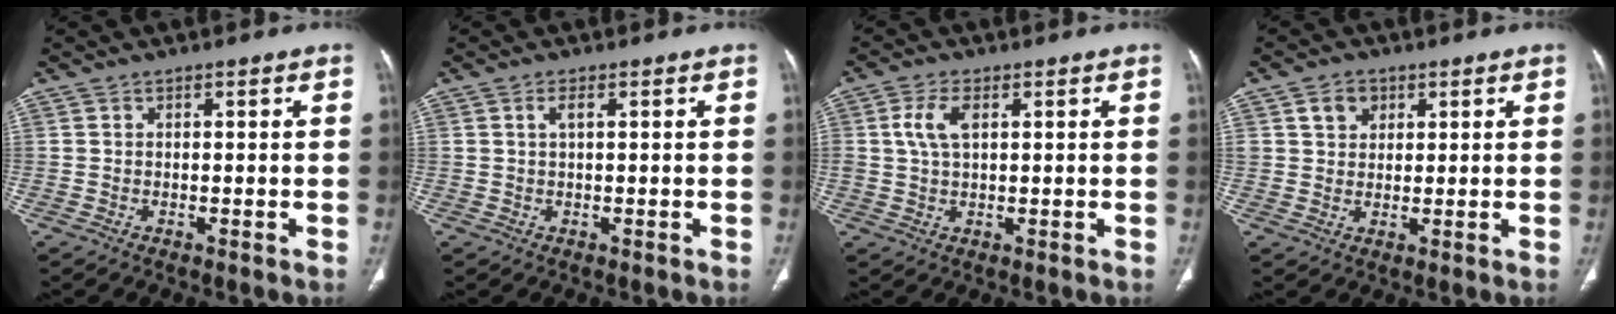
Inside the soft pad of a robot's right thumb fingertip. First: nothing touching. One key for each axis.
{"total": 1.4, "fx": 0.4, "fy": 0.4, "fz": 1.3, "tx": -0.030, "ty": 0.003, "tz": 0.008}
{"total": 5.2, "fx": 1.4, "fy": 2.8, "fz": 4.2, "tx": -0.095, "ty": 0.005, "tz": 0.026}
{"total": 4.9, "fx": 1.9, "fy": 4.1, "fz": 1.8, "tx": -0.005, "ty": -0.005, "tz": 0.031}